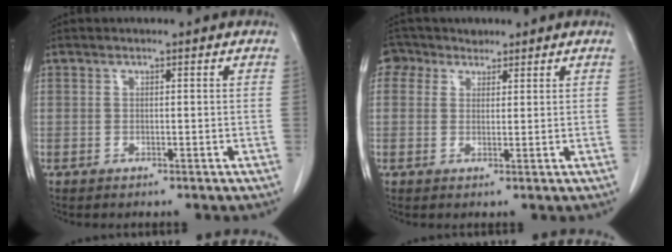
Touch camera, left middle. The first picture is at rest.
{"total": 3.8, "force": [2.5, 2.8, 0.2], "torque": [-0.008, 0.021, 0.044]}